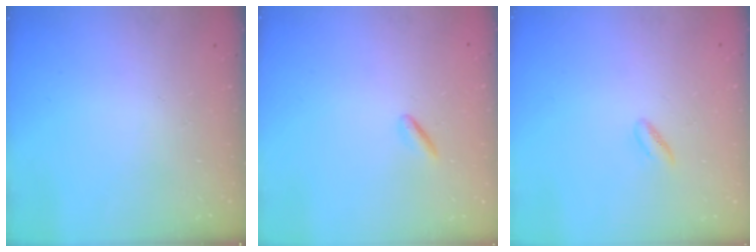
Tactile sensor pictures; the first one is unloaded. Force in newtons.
{"total": 0.8, "press": 0.7, "slide": 0.4}
{"total": 2.8, "press": 2.5, "slide": 1.3}